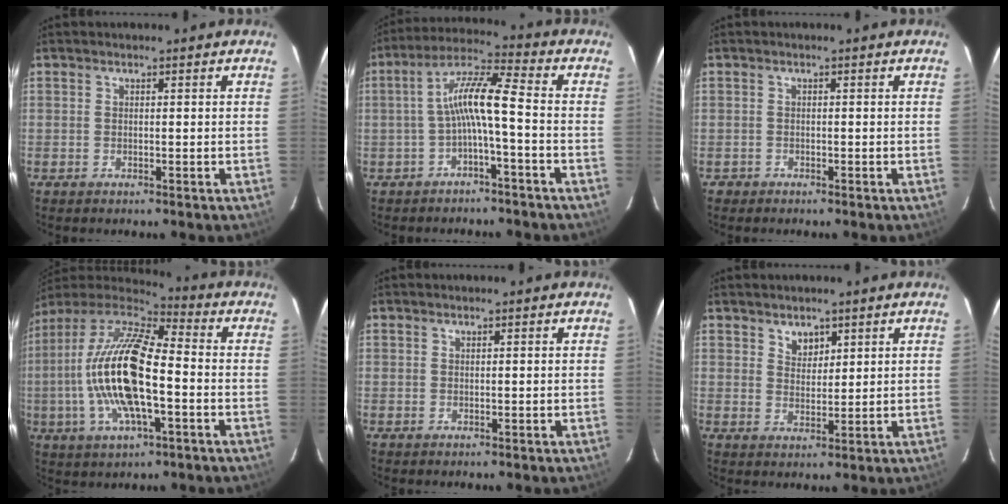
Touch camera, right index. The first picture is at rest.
{"total": 7.9, "force": [-2.1, 0.5, 7.6], "torque": [-0.168, 0.021, -0.038]}
{"total": 1.2, "force": [-0.7, 1.0, -0.1], "torque": [-0.003, 0.005, -0.012]}
{"total": 19.9, "force": [-3.0, 6.5, 18.6], "torque": [-0.358, -0.005, -0.065]}
{"total": 0.7, "force": [0.2, 0.6, -0.1], "torque": [0.004, 0.003, 0.004]}
{"total": 3.5, "force": [2.3, 2.2, 1.4], "torque": [-0.015, 0.001, 0.041]}